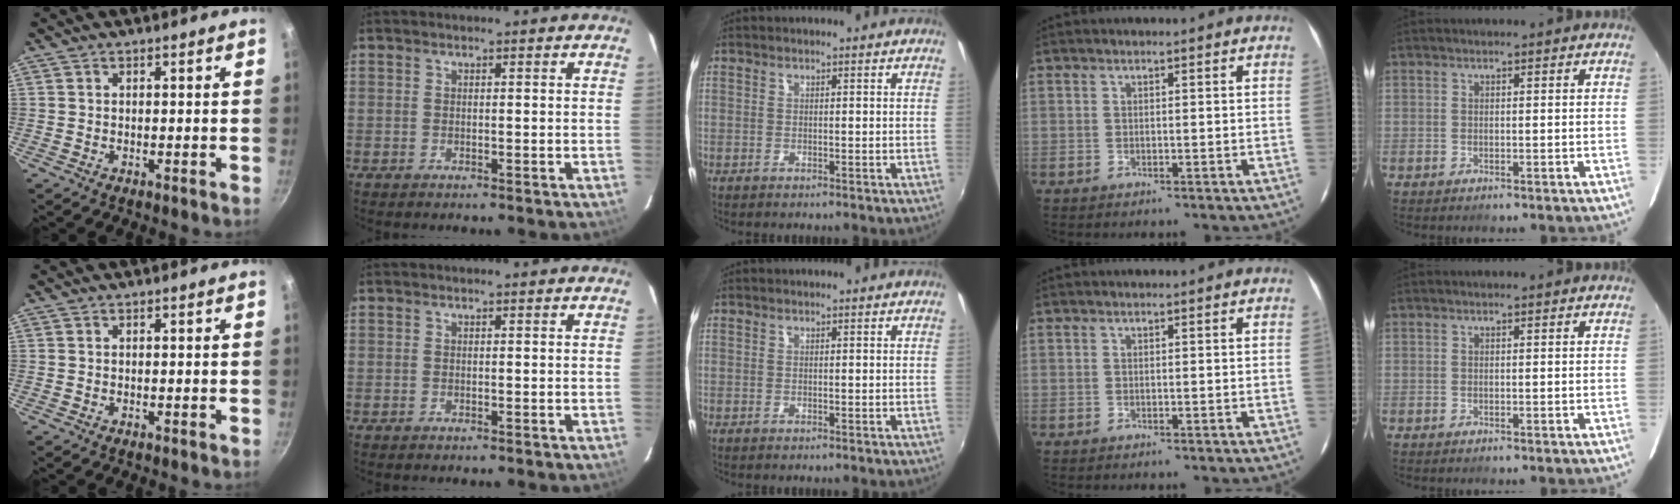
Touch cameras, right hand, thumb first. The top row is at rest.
{}